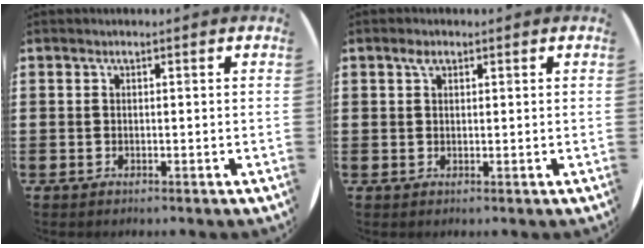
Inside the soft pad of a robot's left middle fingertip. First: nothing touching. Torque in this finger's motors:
{"motor_torque": [0.66, -0.35, -0.07, 0.01]}